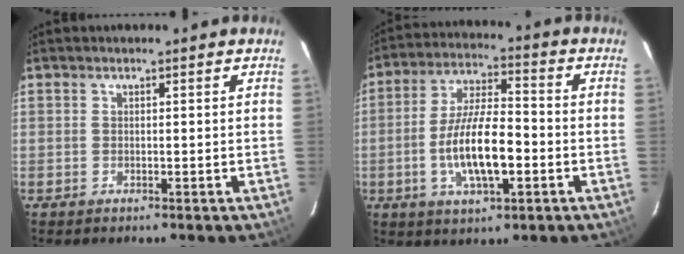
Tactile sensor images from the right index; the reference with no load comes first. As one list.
[{"total": 12.4, "force": [-3.2, 4.0, 11.3], "torque": [-0.223, -0.002, -0.057]}]